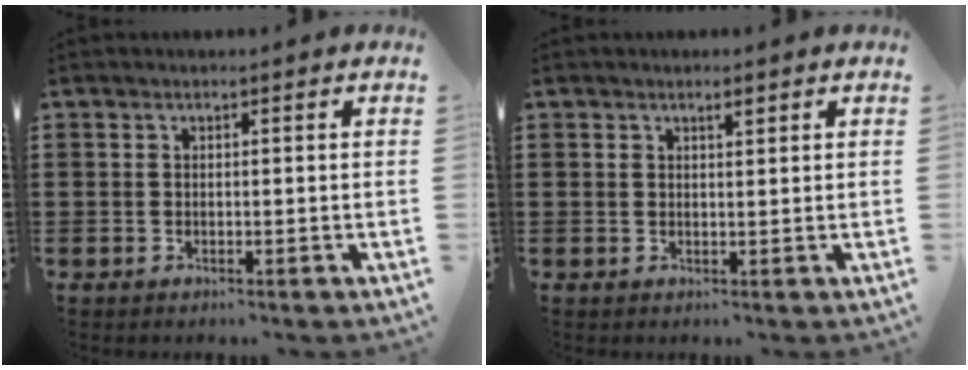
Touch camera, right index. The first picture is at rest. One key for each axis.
{"total": 1.5, "fx": 0.9, "fy": 0.6, "fz": 1.0, "tx": -0.013, "ty": 0.000, "tz": 0.014}